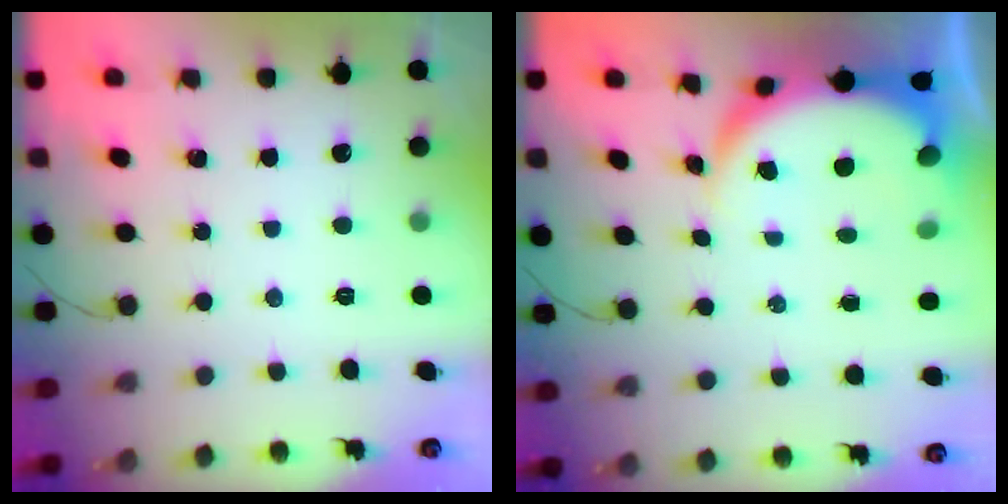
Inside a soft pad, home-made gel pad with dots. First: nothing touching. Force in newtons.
{"total": 7.1, "press": 7.0, "slide": 1.5}